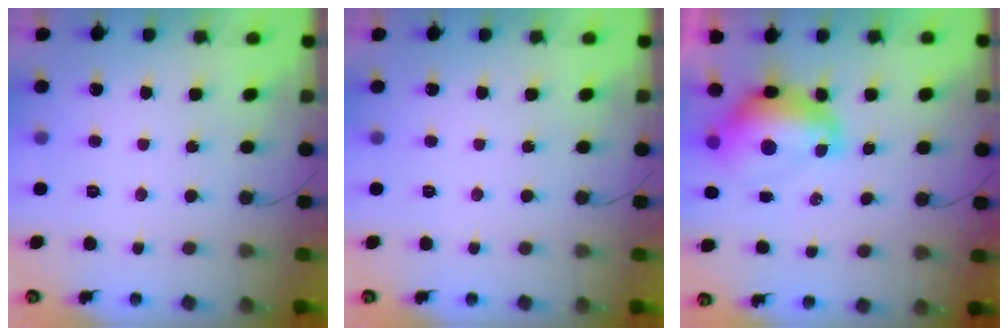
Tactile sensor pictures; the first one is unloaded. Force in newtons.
{"total": 0.0}
{"total": 10.9, "press": 10.8, "slide": 1.0}